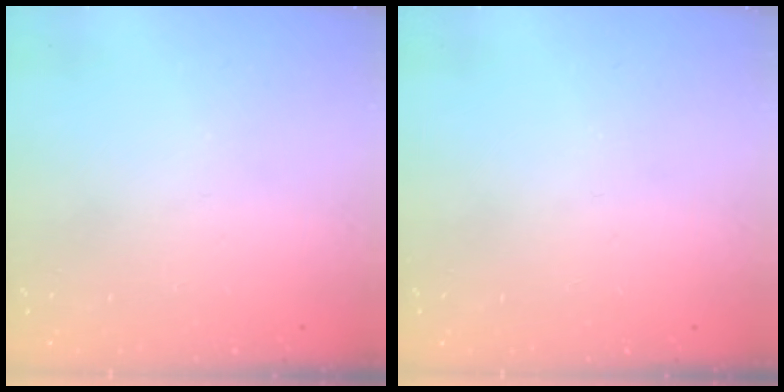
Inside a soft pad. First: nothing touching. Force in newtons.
{"total": 0.0}